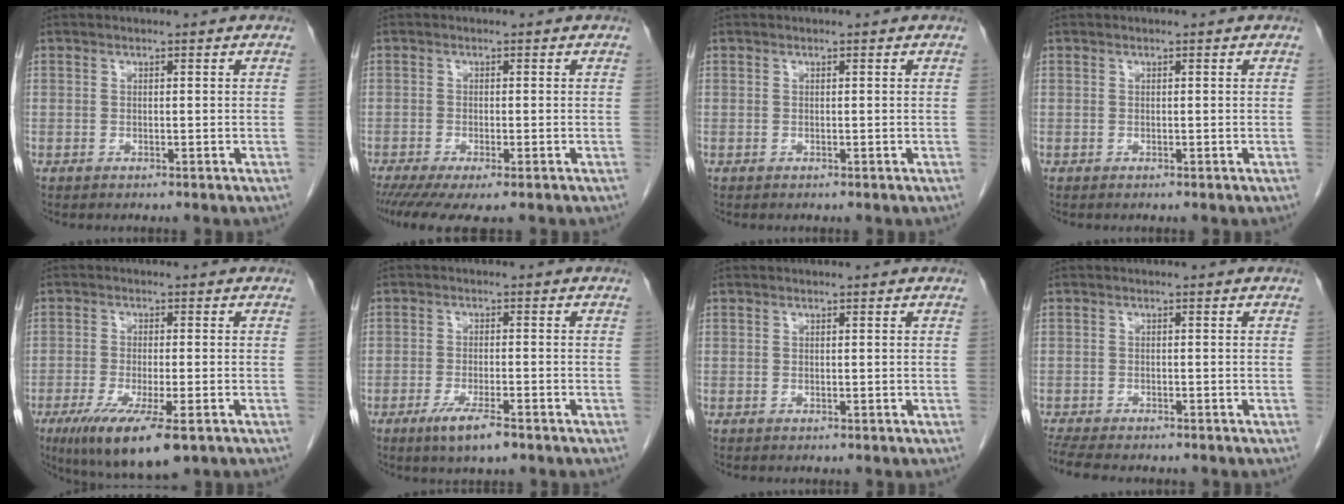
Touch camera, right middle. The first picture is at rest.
{"total": 7.1, "force": [-5.4, 1.3, 4.4], "torque": [-0.062, -0.015, -0.086]}
{"total": 0.0}
{"total": 0.0}
{"total": 10.9, "force": [-6.3, 2.1, 8.7], "torque": [-0.149, -0.029, -0.099]}
{"total": 5.1, "force": [-3.2, 0.7, 3.9], "torque": [-0.076, -0.009, -0.052]}
{"total": 0.0}
{"total": 7.1, "force": [-6.1, 1.6, 3.2], "torque": [-0.054, -0.009, -0.097]}